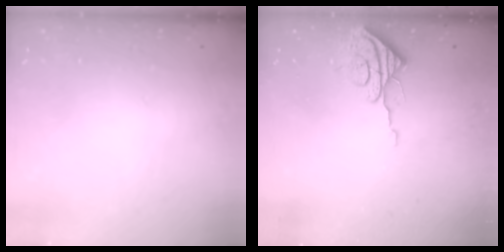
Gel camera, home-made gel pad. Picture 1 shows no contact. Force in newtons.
{"total": 7.9, "press": 7.9, "slide": 0.3}